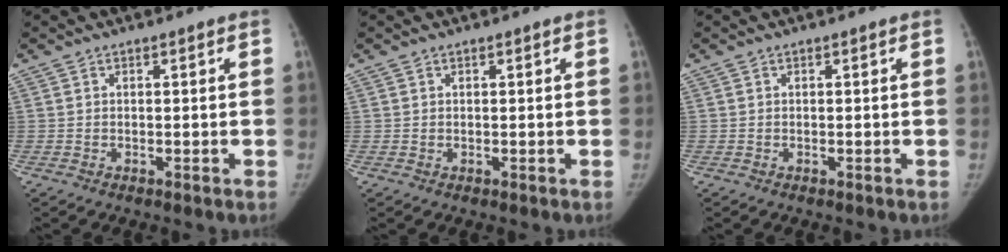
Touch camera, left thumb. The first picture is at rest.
{"total": 0.0}
{"total": 0.0}